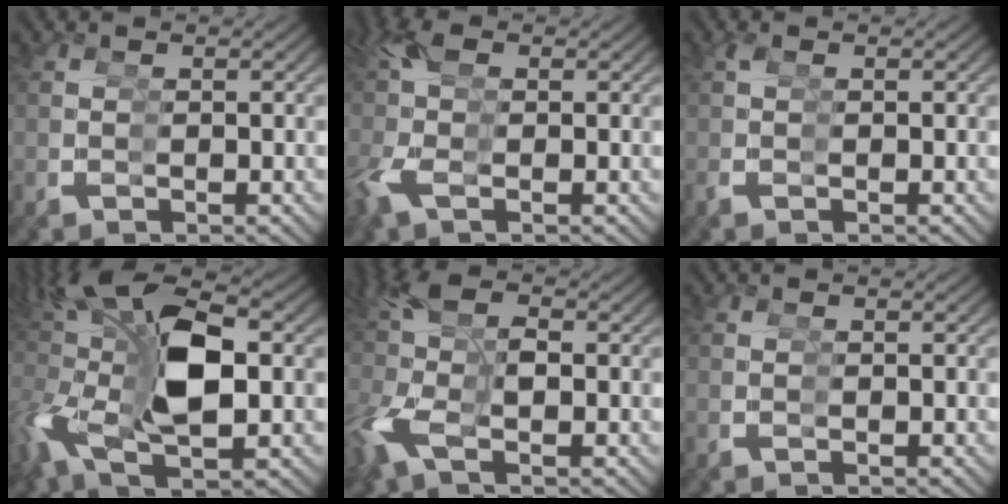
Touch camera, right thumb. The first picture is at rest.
{"total": 2.7, "force": [-0.8, 1.9, 1.8], "torque": [-0.055, -0.013, -0.009]}
{"total": 0.0}
{"total": 13.9, "force": [-2.0, 7.8, 11.3], "torque": [-0.221, -0.031, -0.021]}
{"total": 4.9, "force": [-1.9, 2.7, 3.6], "torque": [-0.087, -0.022, -0.023]}
{"total": 0.0}